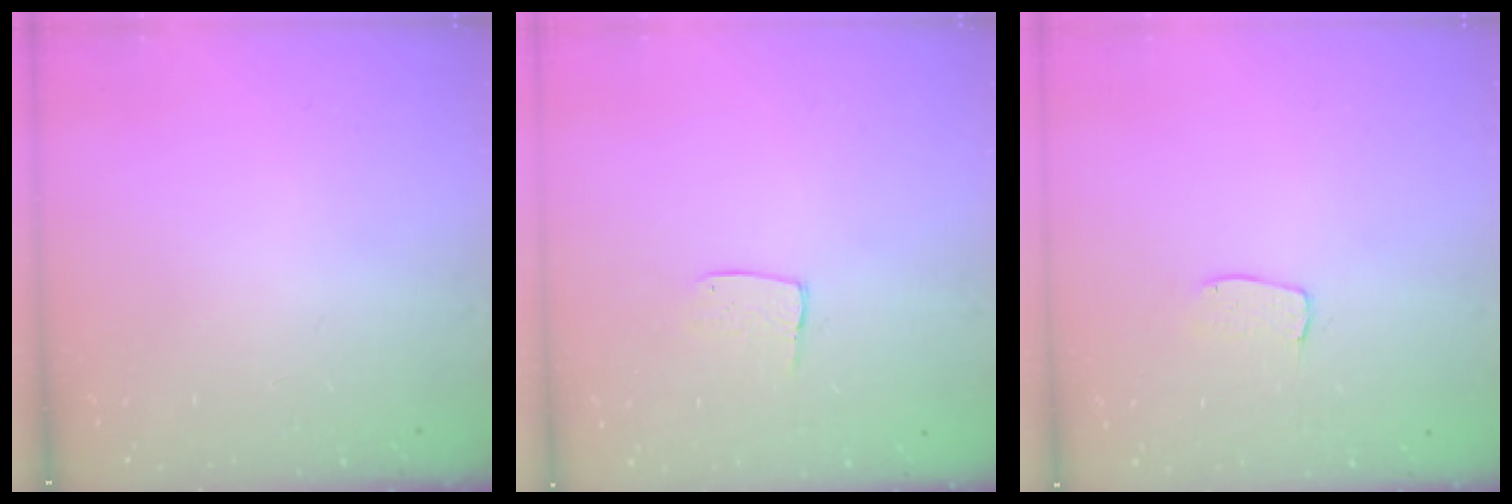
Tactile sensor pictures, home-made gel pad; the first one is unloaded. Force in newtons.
{"total": 5.2, "press": 5.2, "slide": 0.4}
{"total": 3.5, "press": 3.4, "slide": 0.2}